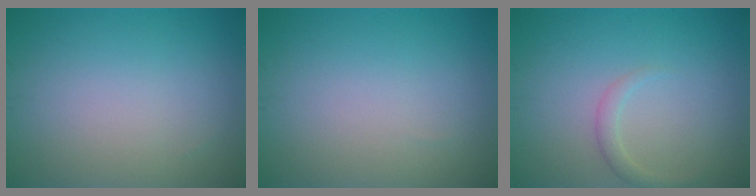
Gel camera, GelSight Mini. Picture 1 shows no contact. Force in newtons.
{"total": 0.0}
{"total": 1.4, "press": 1.4, "slide": 0.1}